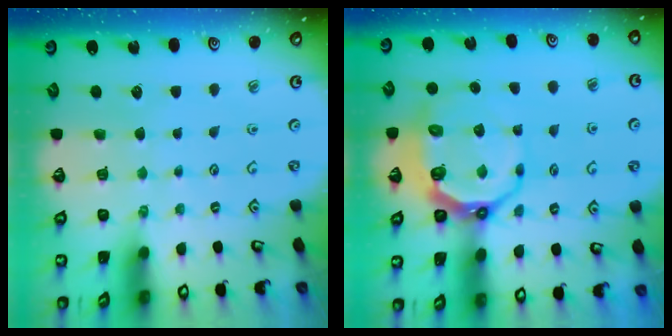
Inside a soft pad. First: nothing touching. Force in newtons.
{"total": 10.0, "press": 9.1, "slide": 4.2}